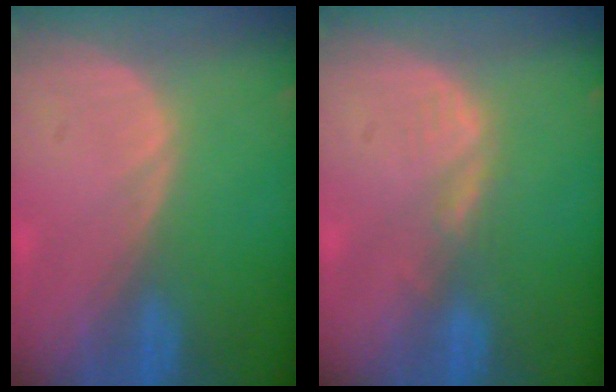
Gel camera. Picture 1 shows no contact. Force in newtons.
{"total": 1.6, "press": 1.6, "slide": 0.2}